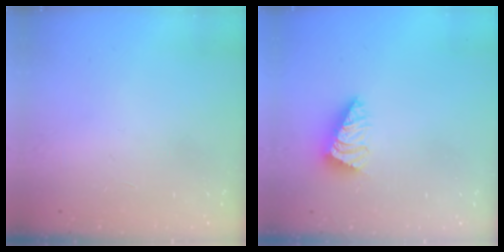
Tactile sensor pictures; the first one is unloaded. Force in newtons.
{"total": 2.1, "press": 2.1, "slide": 0.5}